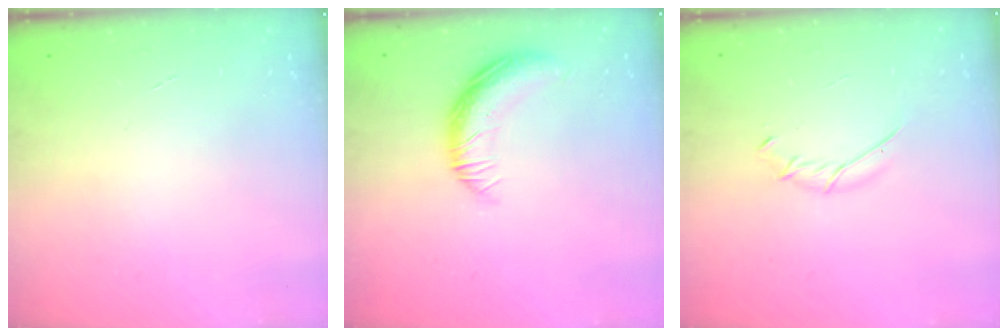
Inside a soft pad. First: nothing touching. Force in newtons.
{"total": 11.7, "press": 11.7, "slide": 0.5}
{"total": 3.9, "press": 3.8, "slide": 0.7}